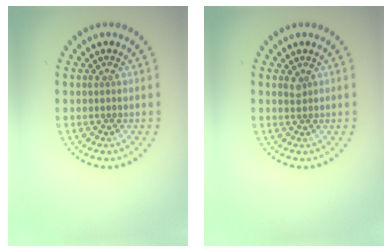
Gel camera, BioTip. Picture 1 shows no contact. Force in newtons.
{"total": 0.8, "press": 0.6, "slide": 0.6}